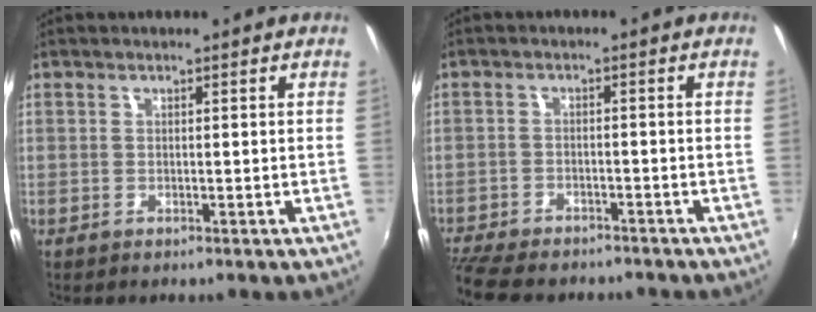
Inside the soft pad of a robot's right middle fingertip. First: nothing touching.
{"total": 11.6, "force": [-10.1, 3.7, 4.5], "torque": [-0.122, -0.029, -0.166]}